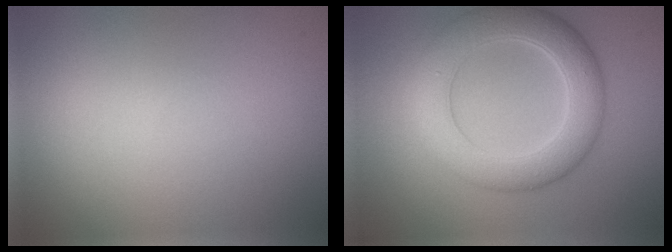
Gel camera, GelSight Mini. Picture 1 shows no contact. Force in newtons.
{"total": 6.6, "press": 6.6, "slide": 0.4}